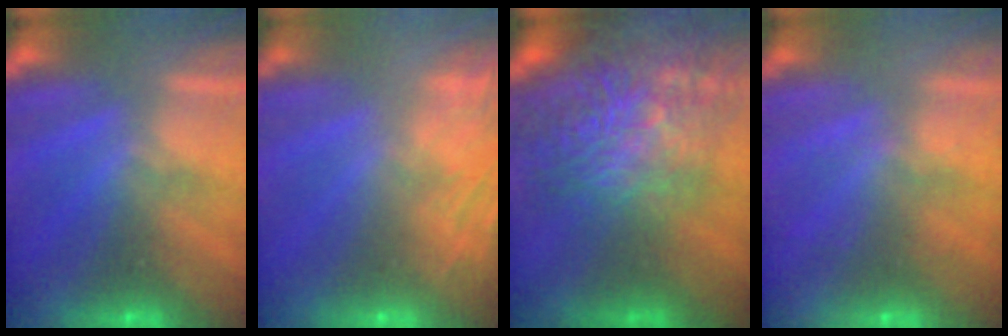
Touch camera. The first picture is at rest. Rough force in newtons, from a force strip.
{"total": 7.0}
{"total": 7.2}
{"total": 2.0}